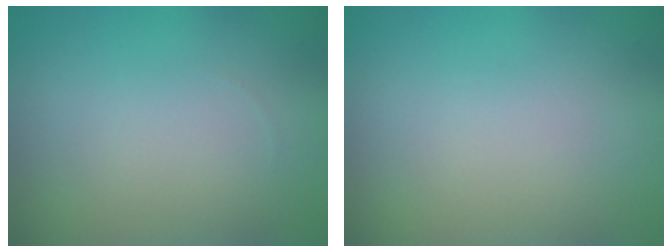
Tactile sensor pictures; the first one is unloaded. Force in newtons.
{"total": 0.0}